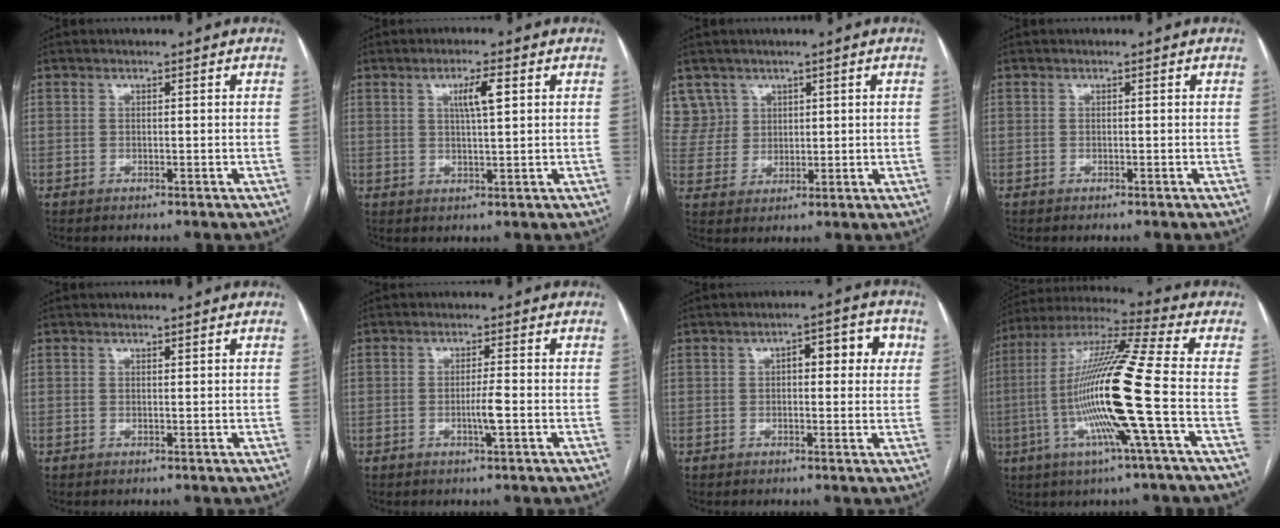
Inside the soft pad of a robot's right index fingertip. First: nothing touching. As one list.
[{"total": 4.2, "force": [1.5, 0.4, 4.0], "torque": [-0.069, 0.002, 0.025]}, {"total": 5.8, "force": [3.5, 4.6, -0.4], "torque": [0.017, 0.009, 0.075]}, {"total": 0.0}, {"total": 0.0}, {"total": 2.8, "force": [-0.9, -0.1, 2.7], "torque": [-0.051, -0.003, -0.015]}, {"total": 6.2, "force": [1.5, 2.4, 5.5], "torque": [-0.068, 0.025, 0.015]}, {"total": 18.5, "force": [-3.9, -1.3, 18.1], "torque": [-0.355, -0.007, -0.088]}]